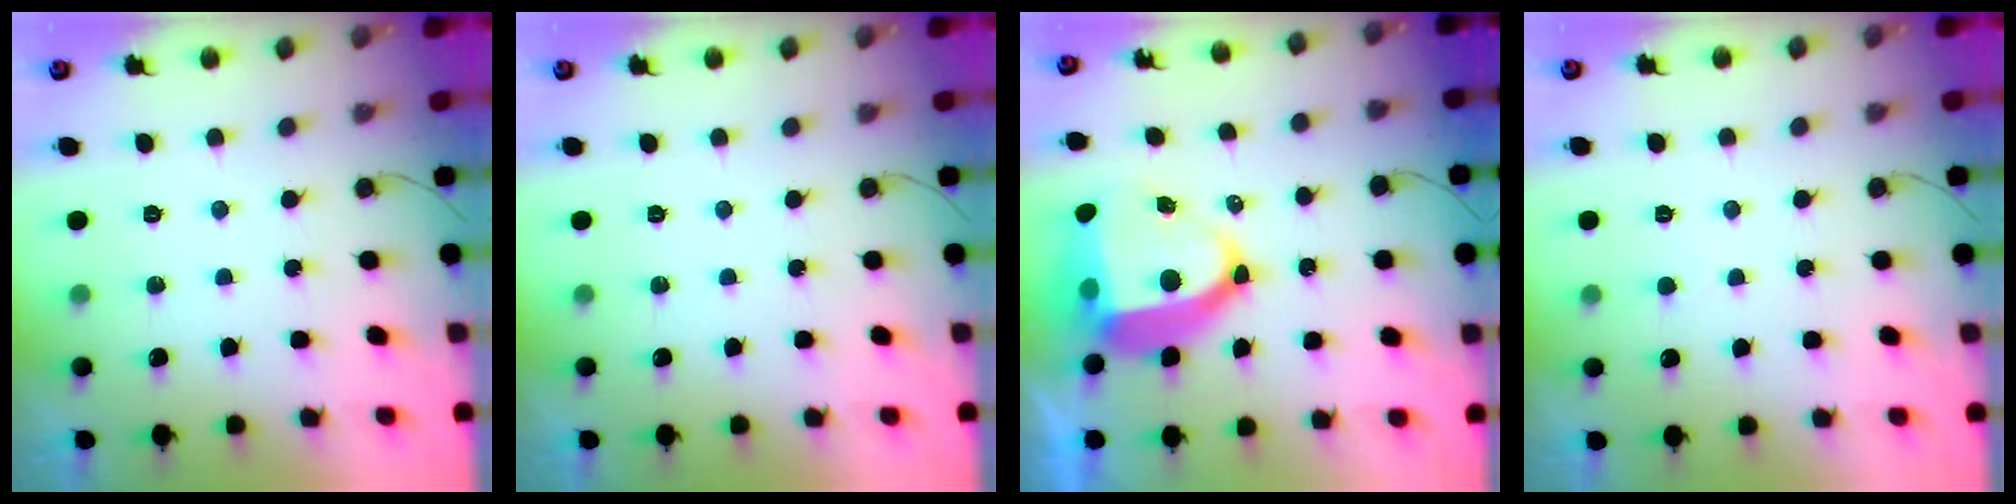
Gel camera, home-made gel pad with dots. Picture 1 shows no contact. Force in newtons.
{"total": 0.0}
{"total": 15.4, "press": 15.3, "slide": 1.8}
{"total": 3.8, "press": 3.8, "slide": 0.4}